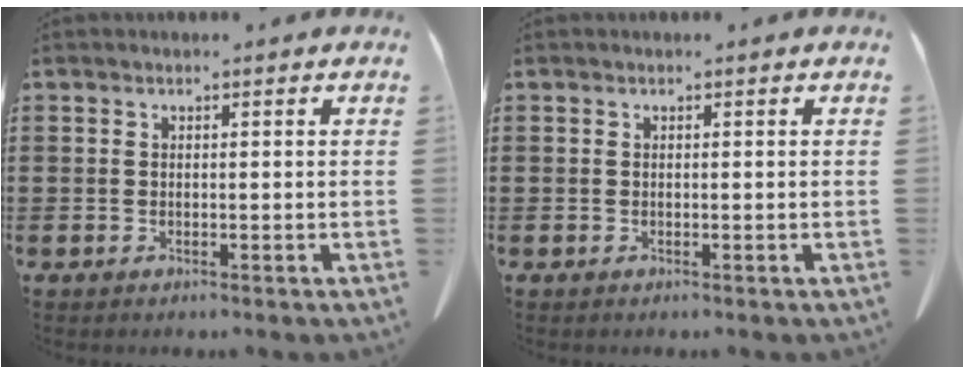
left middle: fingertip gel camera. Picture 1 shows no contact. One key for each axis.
{"total": 0.0}